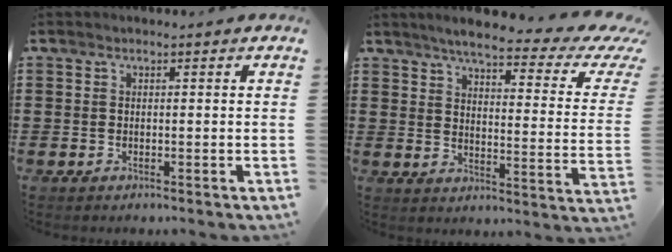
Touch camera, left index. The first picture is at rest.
{"total": 6.1, "force": [4.7, 0.6, 3.9], "torque": [-0.080, -0.032, 0.070]}